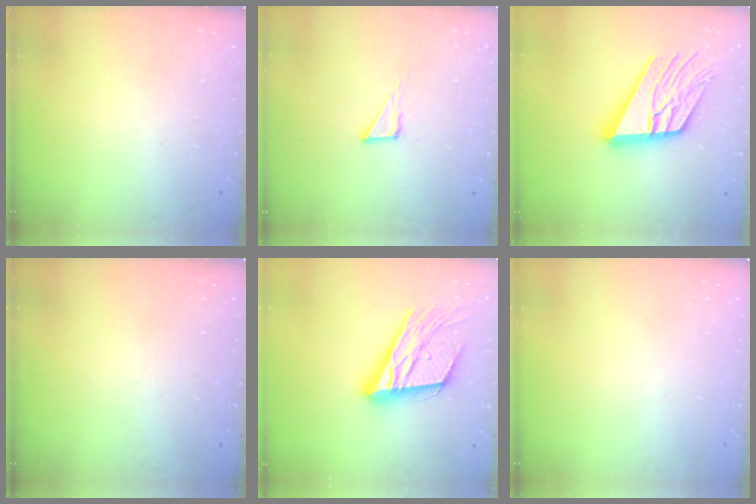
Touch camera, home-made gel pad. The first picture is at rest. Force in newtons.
{"total": 3.8, "press": 3.8, "slide": 0.3}
{"total": 19.8, "press": 19.7, "slide": 2.3}
{"total": 0.0}
{"total": 22.7, "press": 22.3, "slide": 4.0}
{"total": 0.0}